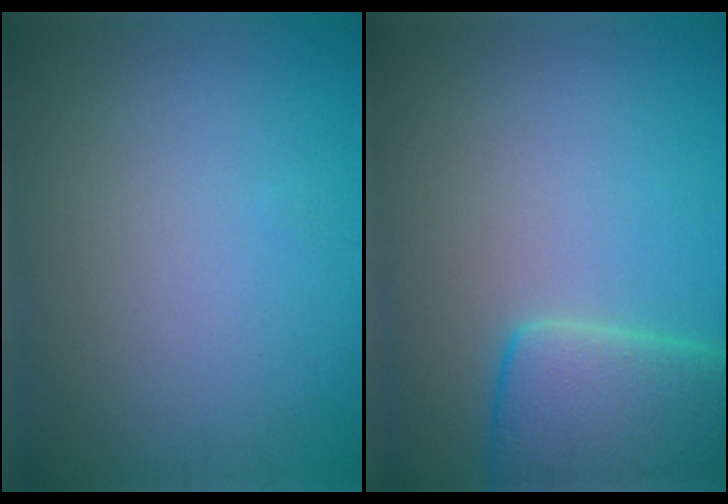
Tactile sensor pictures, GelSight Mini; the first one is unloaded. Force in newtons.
{"total": 6.6, "press": 6.6, "slide": 0.5}